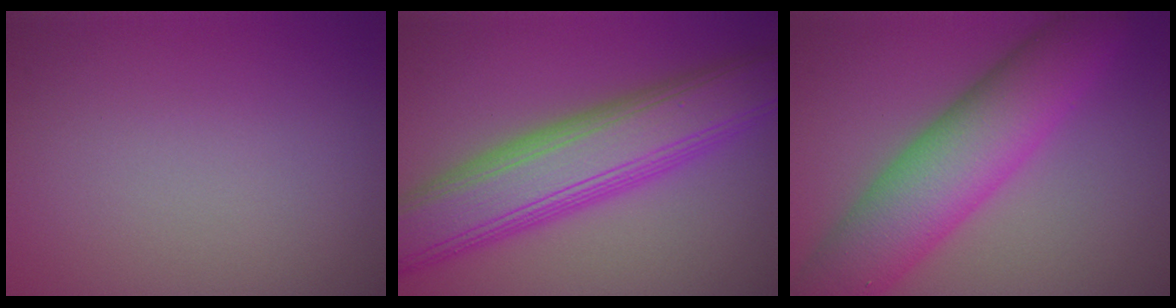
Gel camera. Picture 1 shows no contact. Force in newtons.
{"total": 9.4, "press": 9.4, "slide": 0.1}
{"total": 9.2, "press": 9.2, "slide": 0.3}